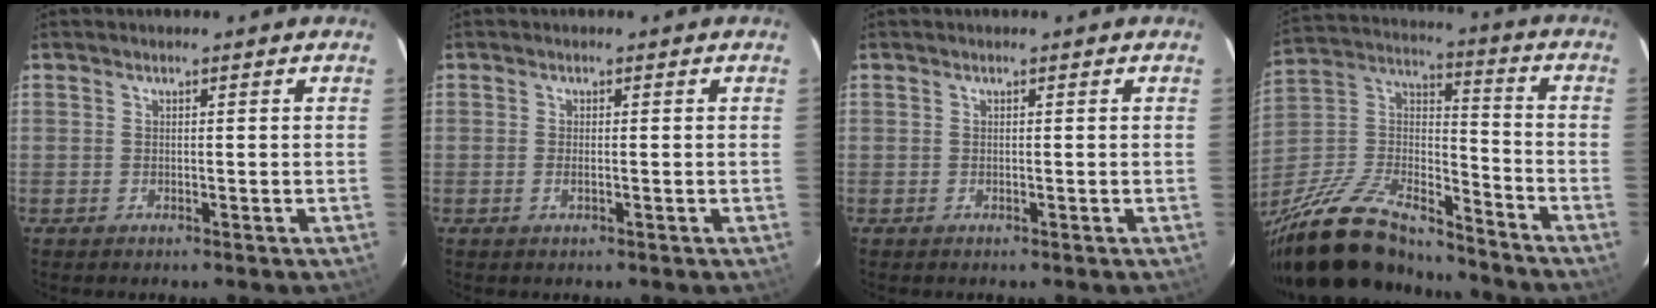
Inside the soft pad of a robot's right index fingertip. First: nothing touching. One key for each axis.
{"total": 1.2, "fx": -0.3, "fy": 0.3, "fz": 1.1, "tx": -0.024, "ty": 0.000, "tz": -0.006}
{"total": 0.0}
{"total": 23.4, "fx": -18.7, "fy": 8.0, "fz": 11.6, "tx": -0.245, "ty": 0.004, "tz": -0.323}